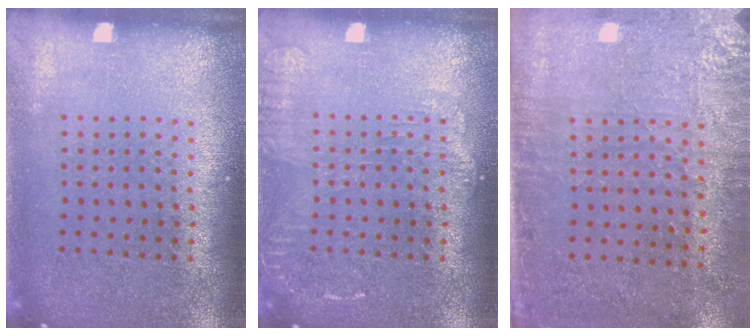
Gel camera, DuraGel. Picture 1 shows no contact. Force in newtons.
{"total": 1.6, "press": 1.5, "slide": 0.3}
{"total": 2.8, "press": 2.4, "slide": 1.4}